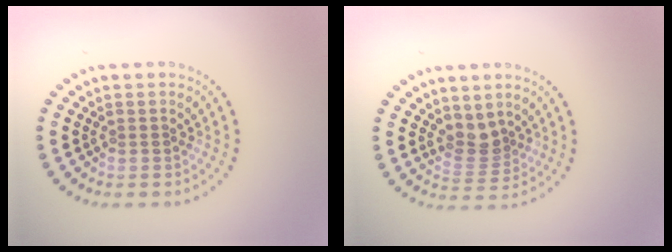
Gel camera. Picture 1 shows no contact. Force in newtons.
{"total": 2.4, "press": 1.7, "slide": 1.6}